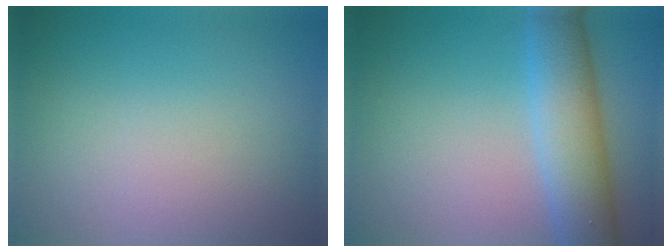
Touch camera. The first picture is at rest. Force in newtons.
{"total": 6.6, "press": 6.5, "slide": 0.2}